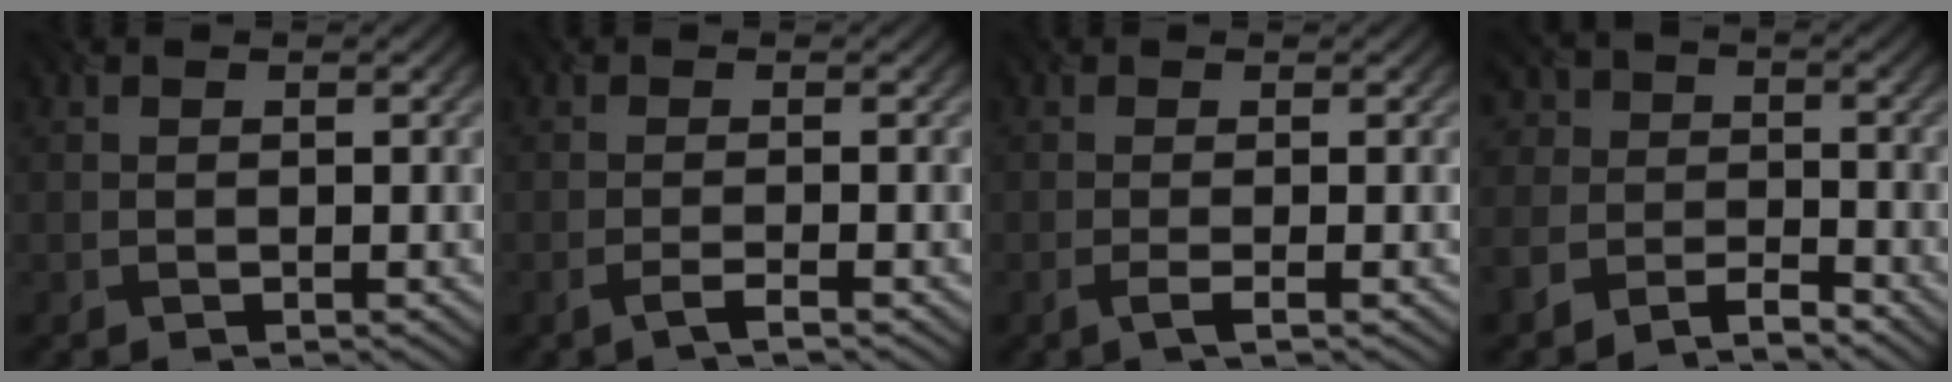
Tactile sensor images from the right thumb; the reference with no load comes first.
{"total": 1.1, "force": [-0.7, -0.3, 0.8], "torque": [-0.014, 0.004, -0.024]}
{"total": 1.0, "force": [-0.3, -0.3, 0.9], "torque": [-0.019, 0.003, -0.014]}
{"total": 4.7, "force": [-3.6, 2.7, 1.5], "torque": [-0.031, -0.002, -0.085]}